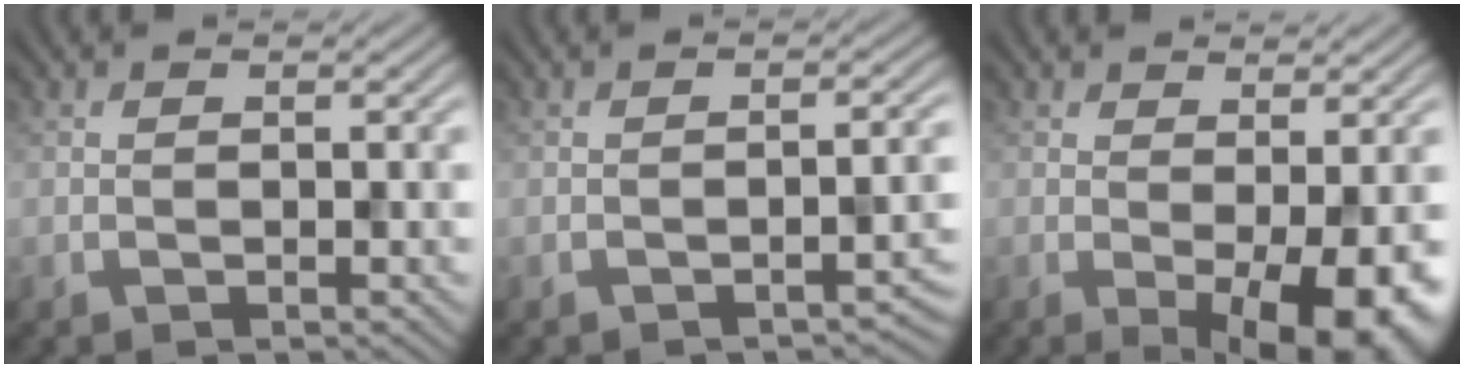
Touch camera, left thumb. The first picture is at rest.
{"total": 2.7, "force": [-1.7, 0.6, 2.1], "torque": [-0.026, 0.005, -0.027]}
{"total": 7.0, "force": [-0.7, 2.8, 6.3], "torque": [-0.093, -0.012, -0.002]}